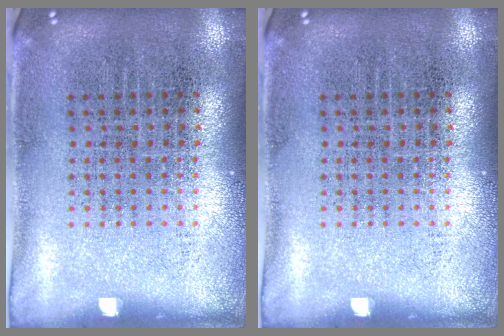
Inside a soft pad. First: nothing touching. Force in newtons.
{"total": 0.0}